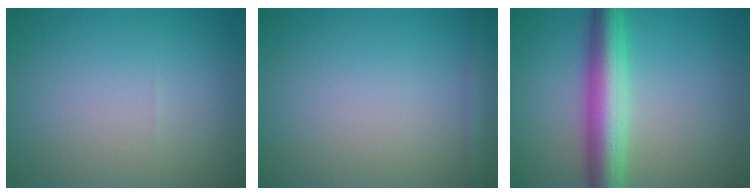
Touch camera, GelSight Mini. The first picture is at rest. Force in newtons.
{"total": 1.0, "press": 1.0, "slide": 0.1}
{"total": 6.5, "press": 6.5, "slide": 0.2}